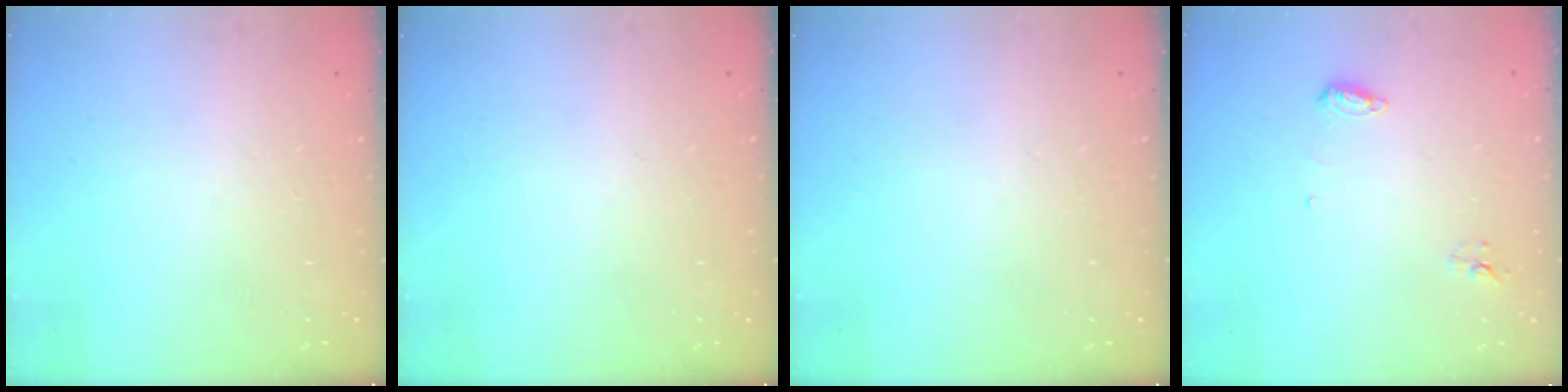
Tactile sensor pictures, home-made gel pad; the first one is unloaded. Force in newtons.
{"total": 0.0}
{"total": 0.0}
{"total": 5.3, "press": 5.1, "slide": 1.3}